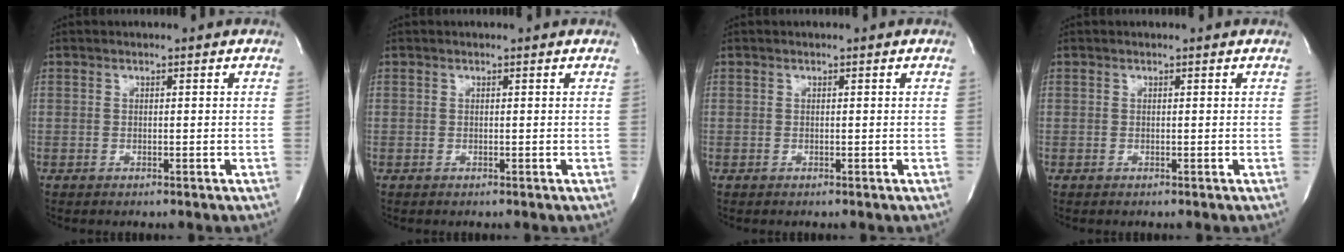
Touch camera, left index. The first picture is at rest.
{"total": 0.0}
{"total": 0.0}
{"total": 0.0}